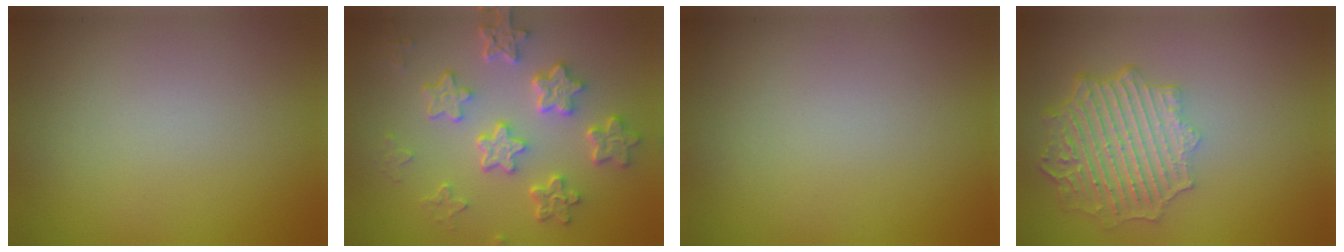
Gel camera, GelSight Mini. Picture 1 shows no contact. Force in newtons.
{"total": 6.0, "press": 4.6, "slide": 3.8}
{"total": 0.0}
{"total": 6.6, "press": 5.1, "slide": 4.1}